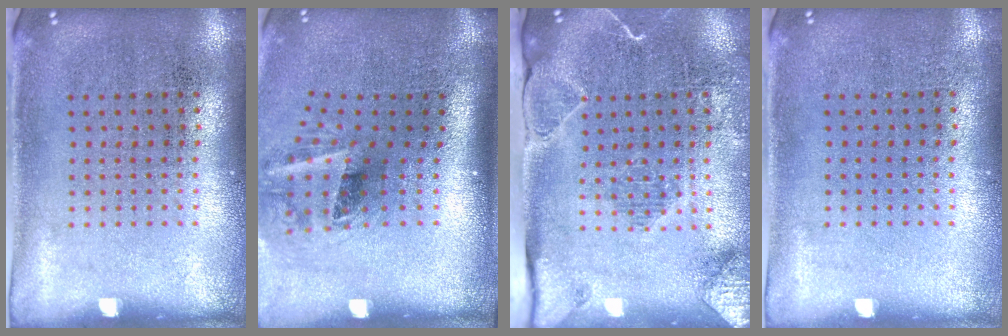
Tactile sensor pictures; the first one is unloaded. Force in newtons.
{"total": 2.1, "press": 1.3, "slide": 1.6}
{"total": 2.0, "press": 2.0, "slide": 0.2}
{"total": 0.0}